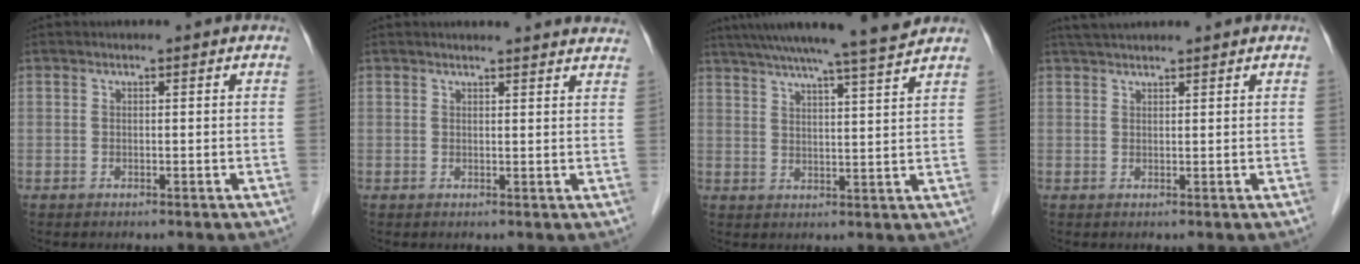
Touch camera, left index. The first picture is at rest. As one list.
[{"total": 10.6, "force": [10.3, 0.8, 2.6], "torque": [-0.012, -0.009, 0.094]}, {"total": 13.5, "force": [12.1, -1.5, 5.8], "torque": [-0.103, -0.010, 0.171]}, {"total": 3.8, "force": [3.4, 0.2, 1.6], "torque": [-0.025, 0.031, 0.062]}]